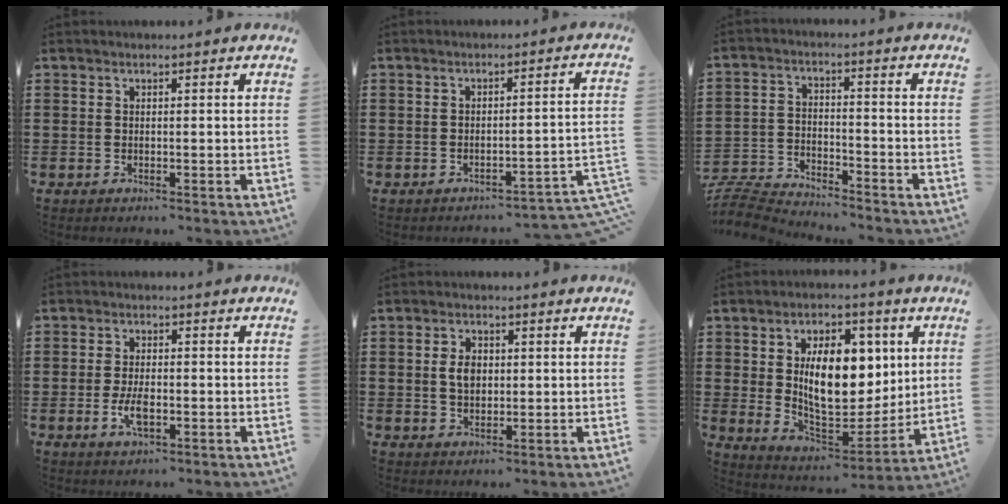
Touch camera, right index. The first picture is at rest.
{"total": 2.9, "force": [-2.6, -0.2, 1.3], "torque": [-0.026, -0.007, -0.057]}
{"total": 6.3, "force": [-6.2, 0.6, 0.7], "torque": [-0.035, 0.000, -0.131]}
{"total": 3.9, "force": [-1.2, 1.6, 3.4], "torque": [-0.075, -0.004, -0.024]}
{"total": 3.4, "force": [0.3, 2.2, 2.6], "torque": [-0.056, 0.011, 0.005]}
{"total": 13.6, "force": [3.1, 7.7, 10.7], "torque": [-0.168, 0.000, 0.050]}